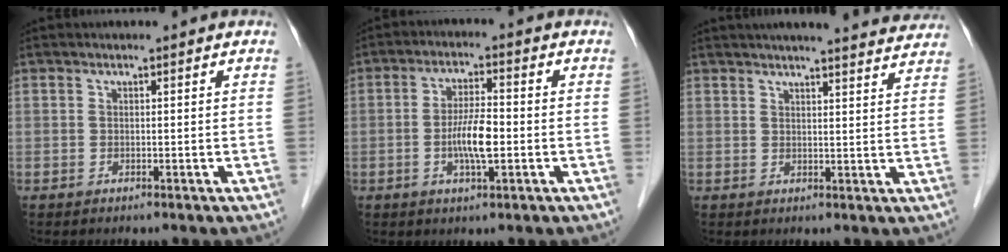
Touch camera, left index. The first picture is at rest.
{"total": 6.0, "force": [-1.3, 1.2, 5.7], "torque": [-0.114, 0.001, -0.025]}
{"total": 17.2, "force": [16.0, 1.3, 6.2], "torque": [-0.079, 0.001, 0.189]}